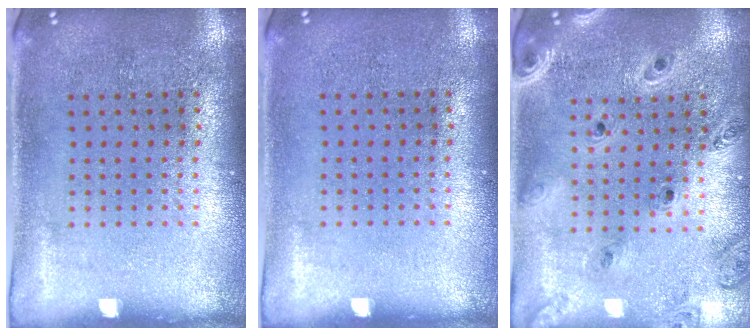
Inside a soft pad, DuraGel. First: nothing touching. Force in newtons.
{"total": 0.0}
{"total": 1.3, "press": 1.3, "slide": 0.2}